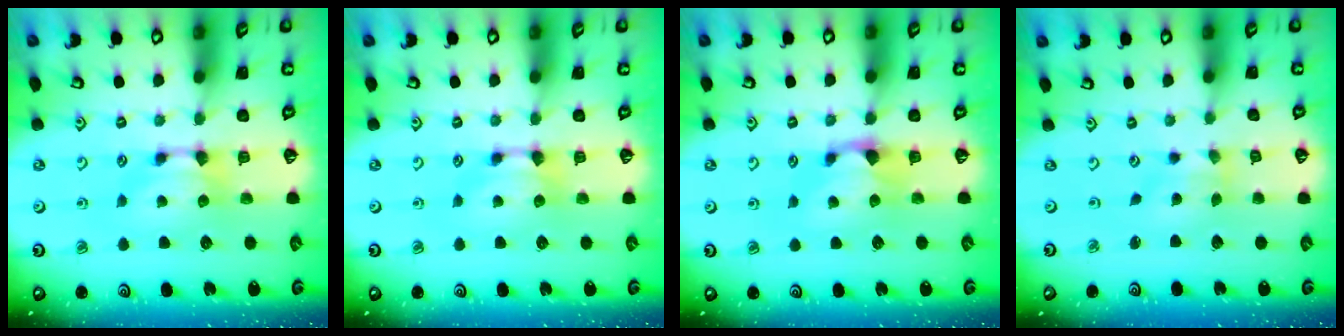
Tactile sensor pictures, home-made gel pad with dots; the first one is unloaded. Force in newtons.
{"total": 0.0}
{"total": 1.0, "press": 0.3, "slide": 0.9}
{"total": 1.3, "press": 0.0, "slide": 1.3}